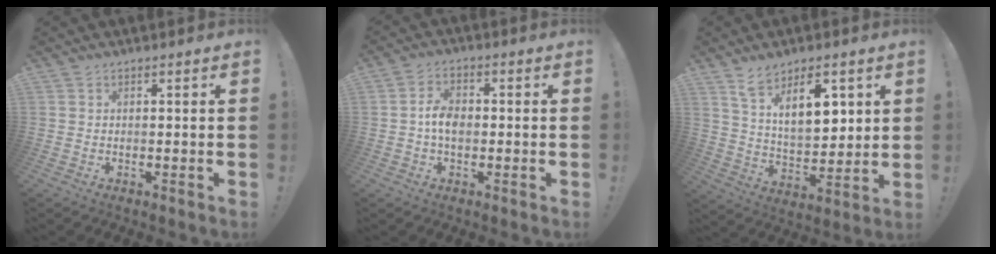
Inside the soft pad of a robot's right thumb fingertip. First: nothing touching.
{"total": 6.2, "force": [-0.9, 4.0, 4.7], "torque": [-0.088, 0.010, -0.018]}
{"total": 13.3, "force": [7.9, 6.3, 8.6], "torque": [-0.145, -0.027, 0.142]}